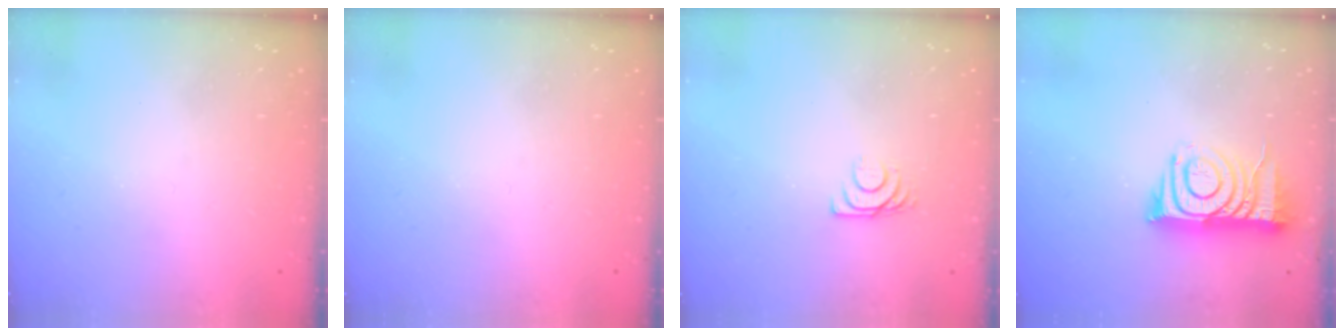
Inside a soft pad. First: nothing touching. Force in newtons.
{"total": 0.0}
{"total": 5.4, "press": 5.3, "slide": 0.7}
{"total": 11.4, "press": 11.3, "slide": 1.0}